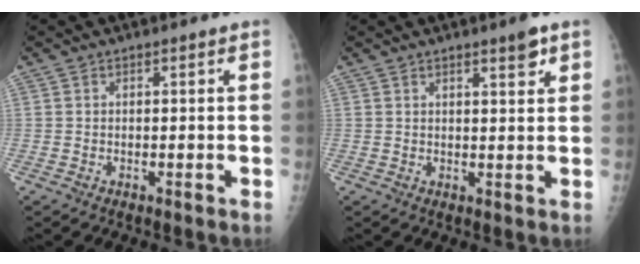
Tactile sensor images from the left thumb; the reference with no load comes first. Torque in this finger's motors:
{"motor_torque": [0.21, 0.08, -0.27, -0.08, 0.02]}